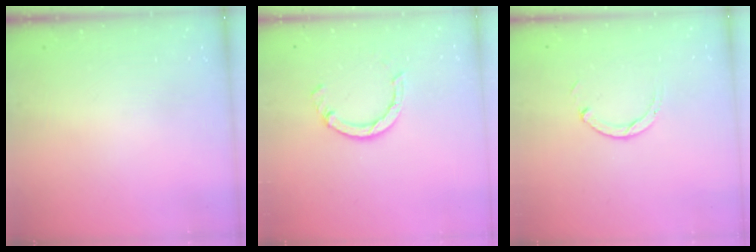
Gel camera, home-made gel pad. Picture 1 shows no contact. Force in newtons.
{"total": 5.8, "press": 5.8, "slide": 0.8}
{"total": 3.0, "press": 2.9, "slide": 0.4}